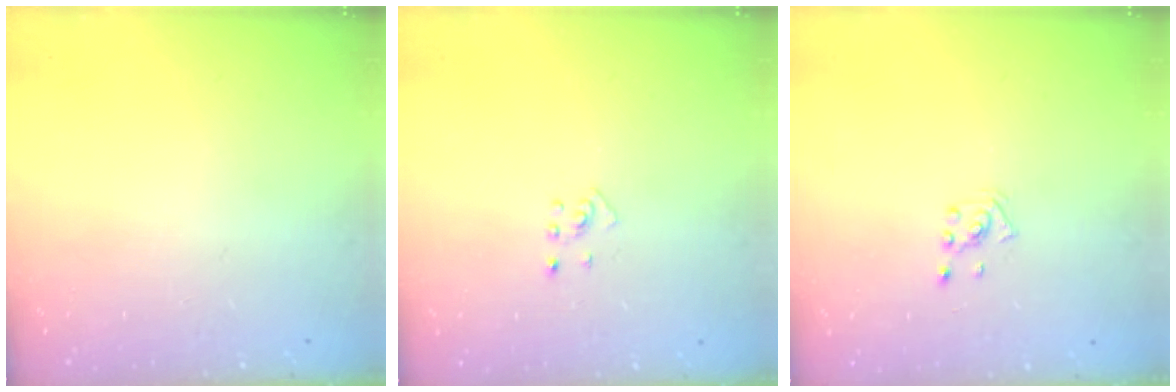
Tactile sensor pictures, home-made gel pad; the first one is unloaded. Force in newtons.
{"total": 2.7, "press": 2.6, "slide": 0.6}
{"total": 2.0, "press": 2.0, "slide": 0.6}